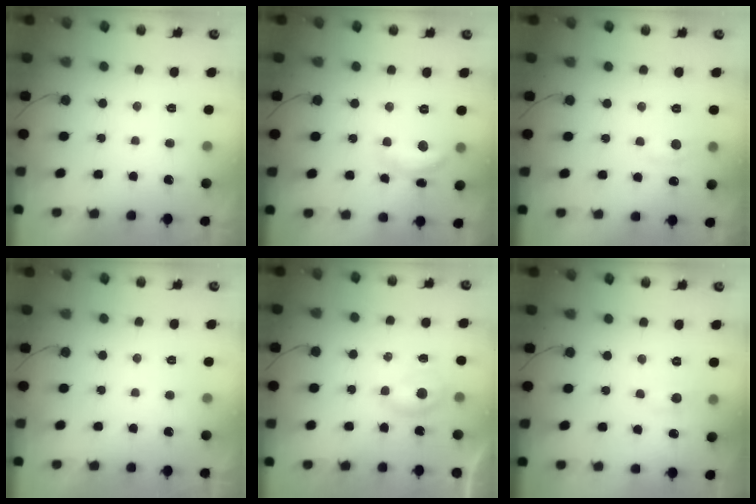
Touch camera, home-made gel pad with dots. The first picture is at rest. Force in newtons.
{"total": 11.0, "press": 11.0, "slide": 0.4}
{"total": 6.7, "press": 6.7, "slide": 1.0}
{"total": 0.0}
{"total": 3.6, "press": 3.6, "slide": 0.5}
{"total": 3.2, "press": 3.2, "slide": 0.4}